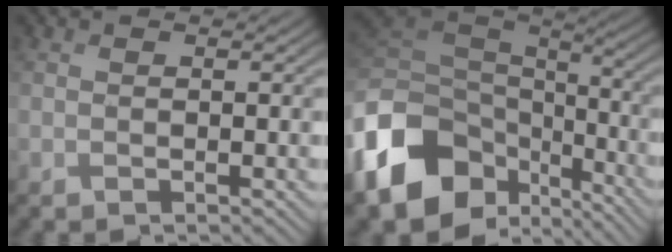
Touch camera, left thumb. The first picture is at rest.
{"total": 15.4, "force": [-6.9, 10.9, 8.4], "torque": [-0.219, -0.031, -0.126]}